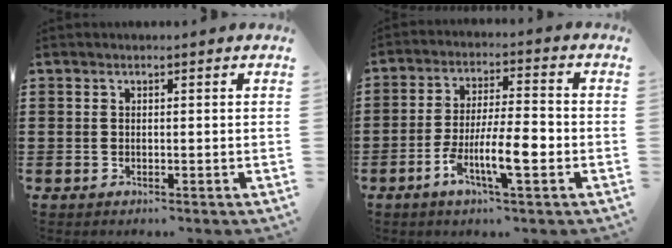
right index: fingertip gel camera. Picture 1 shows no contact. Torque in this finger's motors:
{"motor_torque": [2.14, 0.00, 0.32, 0.21]}